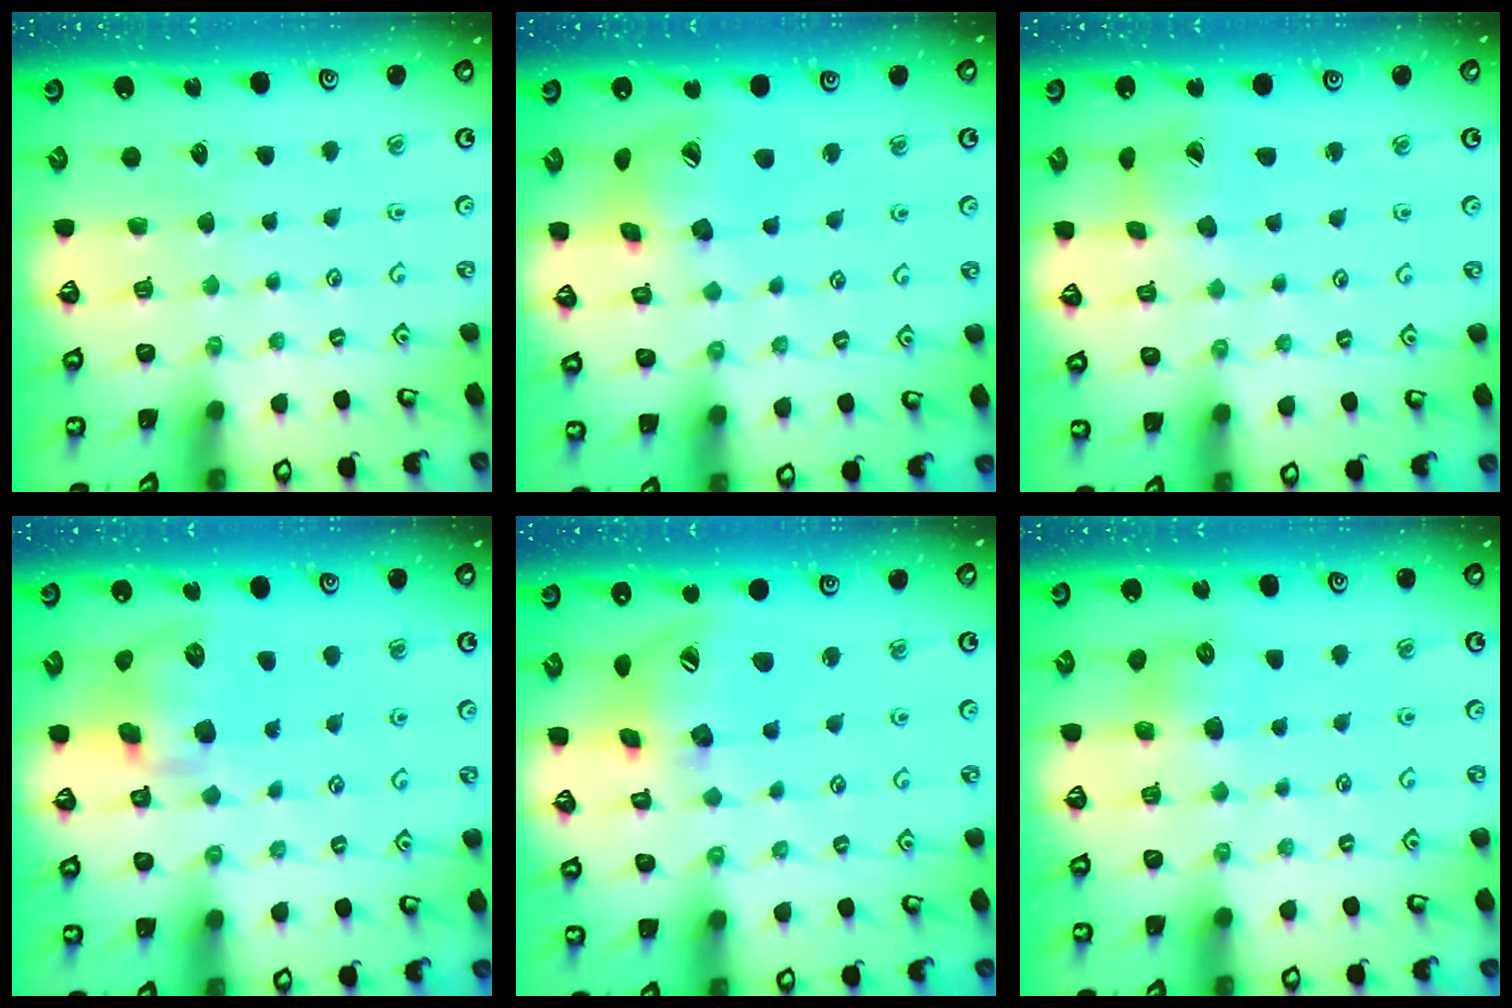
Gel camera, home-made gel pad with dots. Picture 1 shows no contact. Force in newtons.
{"total": 15.5, "press": 15.3, "slide": 2.2}
{"total": 5.9, "press": 5.8, "slide": 0.7}
{"total": 13.2, "press": 13.0, "slide": 2.2}
{"total": 16.7, "press": 16.5, "slide": 2.2}
{"total": 7.1, "press": 7.0, "slide": 0.4}